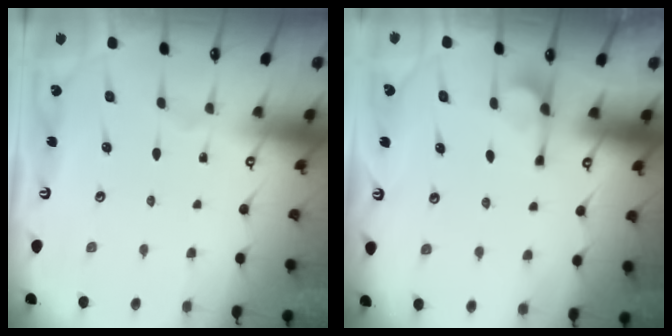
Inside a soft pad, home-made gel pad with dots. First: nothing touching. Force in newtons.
{"total": 3.1, "press": 3.1, "slide": 0.6}